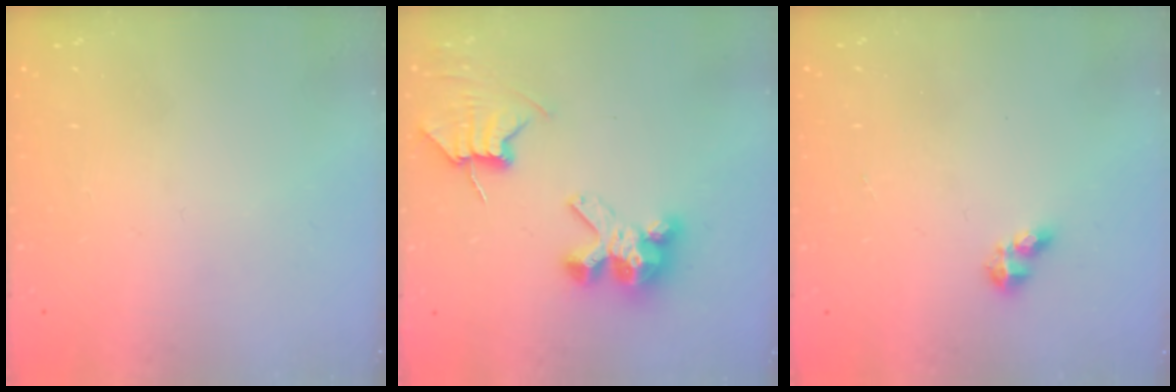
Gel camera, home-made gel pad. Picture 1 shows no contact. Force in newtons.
{"total": 7.2, "press": 7.2, "slide": 0.6}
{"total": 2.9, "press": 2.9, "slide": 0.3}